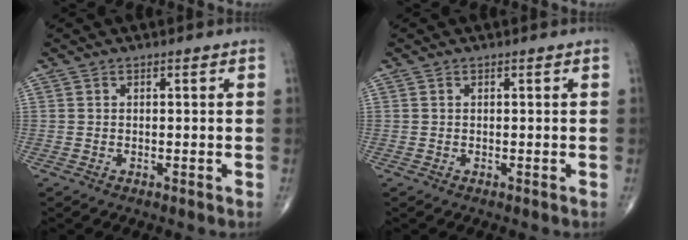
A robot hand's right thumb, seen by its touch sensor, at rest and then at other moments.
{"total": 0.0}